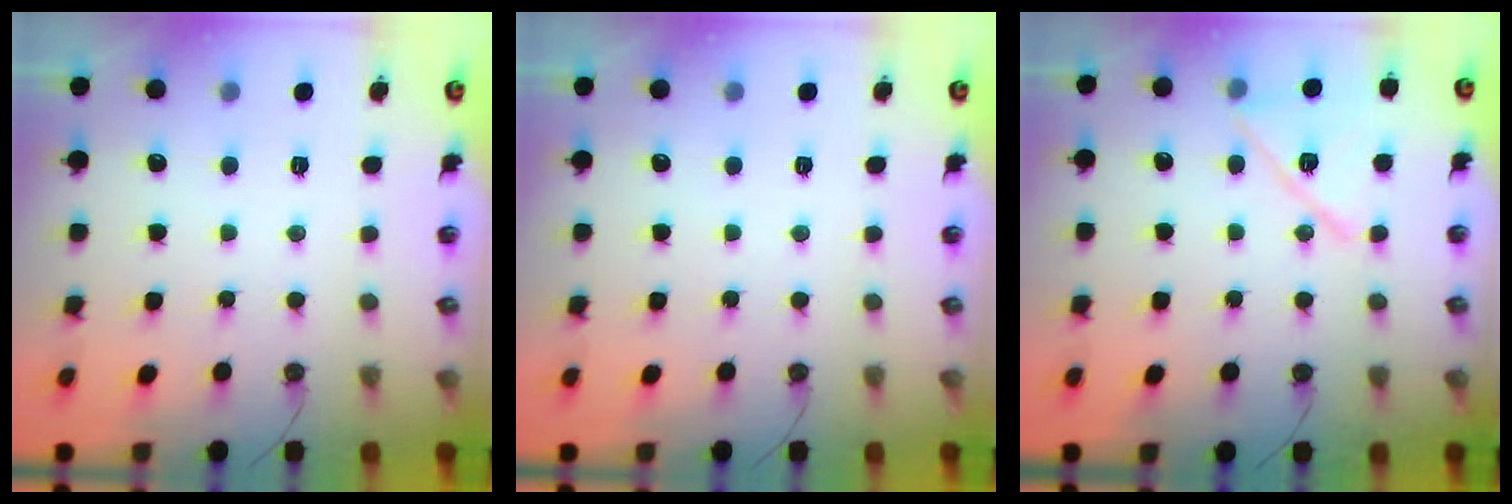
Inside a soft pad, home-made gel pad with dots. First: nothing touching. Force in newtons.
{"total": 0.0}
{"total": 13.3, "press": 13.3, "slide": 0.8}